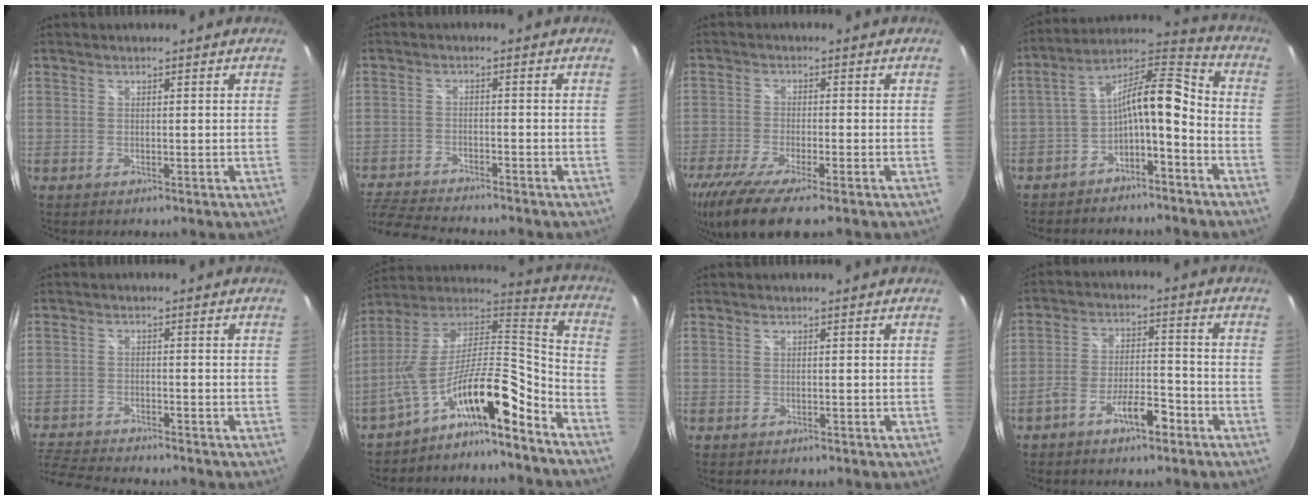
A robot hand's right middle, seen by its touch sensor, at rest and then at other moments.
{"total": 11.4, "force": [-10.4, 1.8, 4.3], "torque": [-0.117, -0.019, -0.181]}
{"total": 12.3, "force": [-8.9, 2.1, 8.1], "torque": [-0.180, -0.050, -0.159]}
{"total": 11.1, "force": [-4.4, 4.2, 9.3], "torque": [-0.178, 0.031, -0.076]}
{"total": 9.7, "force": [-9.1, 1.2, 3.3], "torque": [-0.097, -0.016, -0.162]}
{"total": 17.0, "force": [-10.8, 3.5, 12.6], "torque": [-0.210, -0.006, -0.204]}
{"total": 0.6, "force": [-0.6, 0.2, 0.1], "torque": [-0.003, 0.000, -0.009]}
{"total": 7.2, "force": [-4.7, 2.4, 4.9], "torque": [-0.099, 0.012, -0.076]}